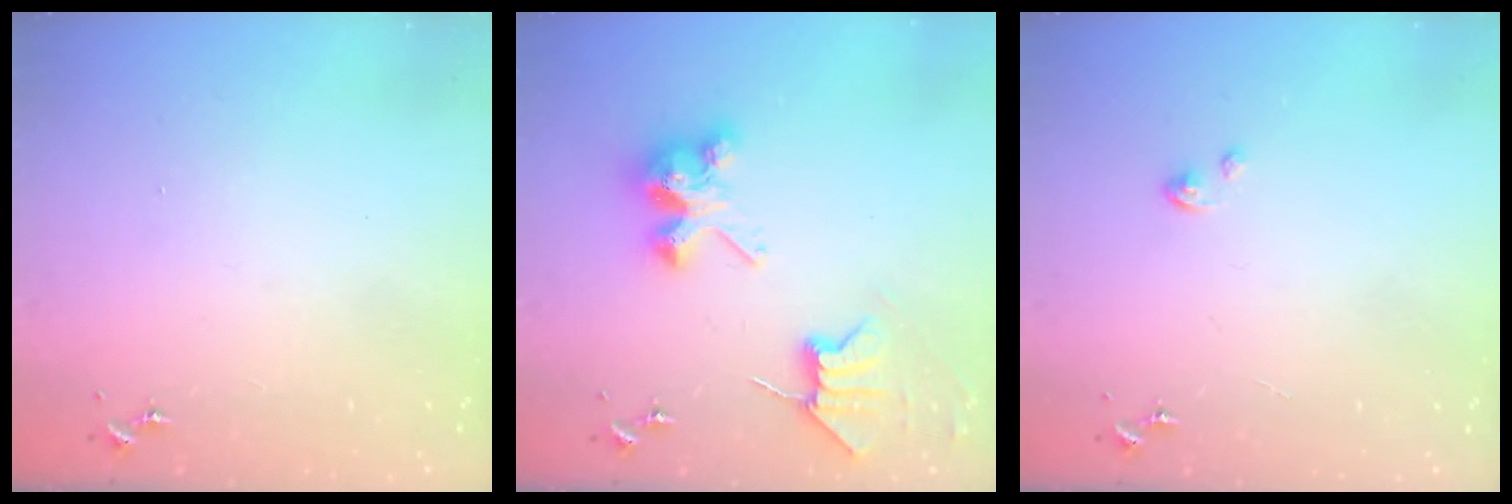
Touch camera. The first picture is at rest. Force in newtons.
{"total": 9.0, "press": 8.9, "slide": 1.4}
{"total": 1.8, "press": 1.8, "slide": 0.2}